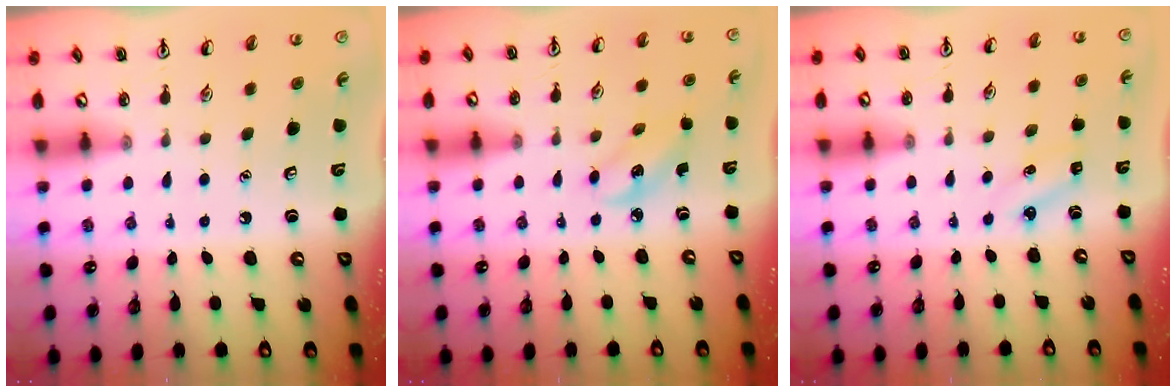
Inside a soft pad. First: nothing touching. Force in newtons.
{"total": 2.9, "press": 2.8, "slide": 0.7}
{"total": 2.5, "press": 2.4, "slide": 0.8}